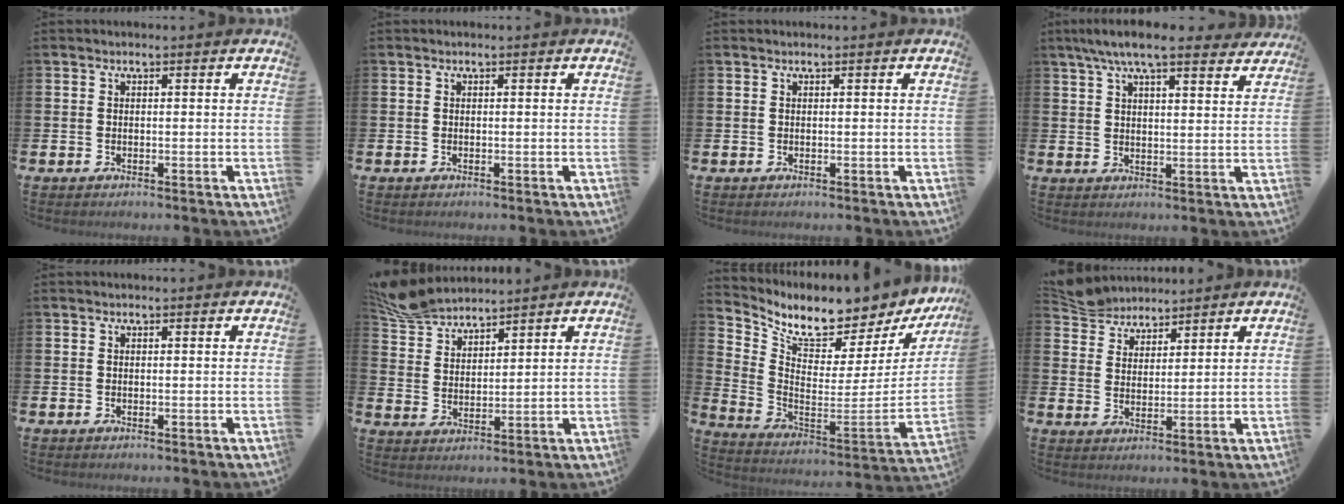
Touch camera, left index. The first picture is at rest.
{"total": 0.0}
{"total": 0.0}
{"total": 7.6, "force": [6.7, 1.3, 3.3], "torque": [-0.067, -0.023, 0.118]}
{"total": 0.0}
{"total": 6.1, "force": [5.9, 1.1, 0.7], "torque": [-0.034, -0.028, 0.111]}
{"total": 7.3, "force": [6.6, 1.9, 2.4], "torque": [-0.073, -0.072, 0.106]}
{"total": 5.2, "force": [5.0, 1.3, -0.1], "torque": [-0.018, -0.021, 0.093]}